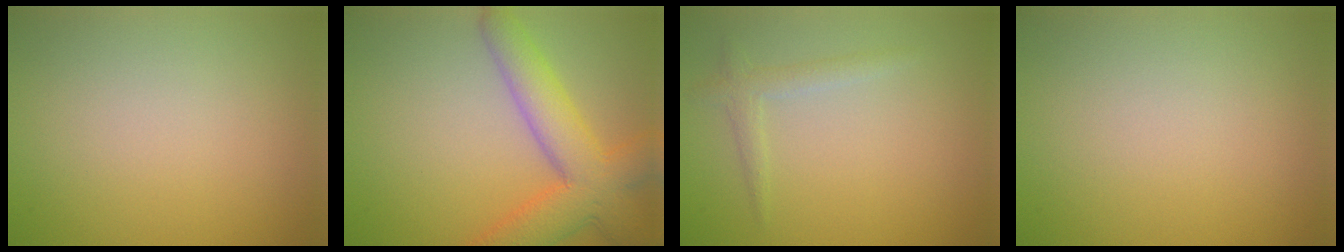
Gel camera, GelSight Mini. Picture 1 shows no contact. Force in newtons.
{"total": 6.8, "press": 6.8, "slide": 0.3}
{"total": 1.5, "press": 1.5, "slide": 0.0}
{"total": 0.0}